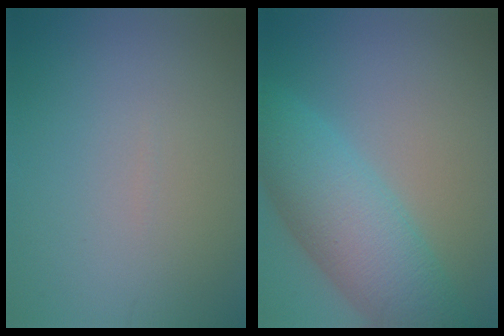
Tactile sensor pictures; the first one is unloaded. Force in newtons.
{"total": 8.1, "press": 8.0, "slide": 0.4}